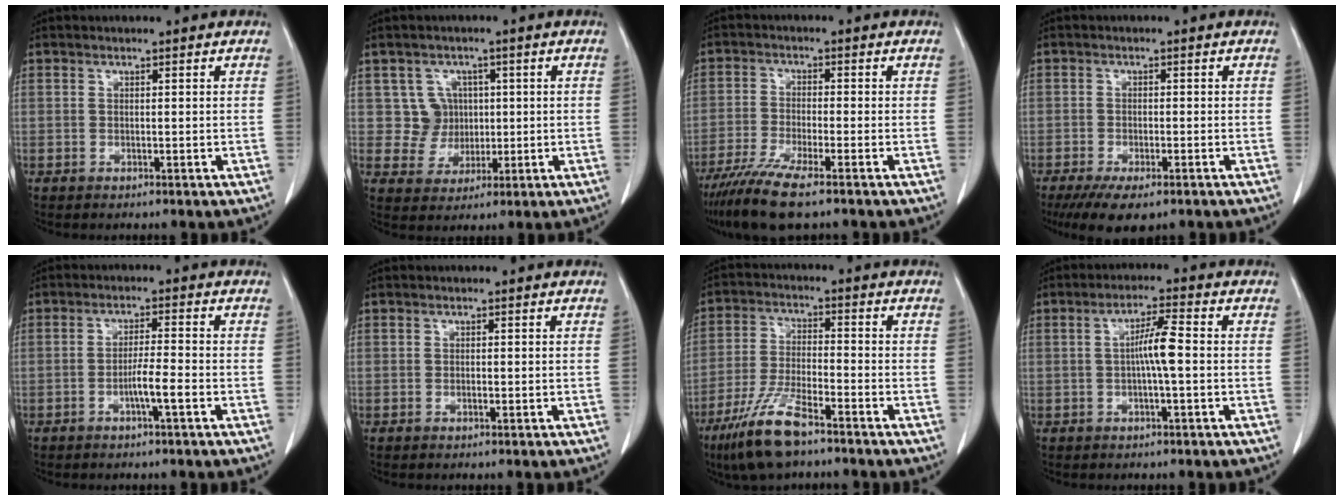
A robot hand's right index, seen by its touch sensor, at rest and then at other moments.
{"total": 5.0, "force": [1.1, 4.9, 0.2], "torque": [0.005, 0.012, 0.023]}
{"total": 8.2, "force": [-6.1, 0.4, 5.5], "torque": [-0.103, -0.024, -0.109]}
{"total": 6.6, "force": [-4.5, 2.3, 4.2], "torque": [-0.069, -0.012, -0.073]}
{"total": 3.9, "force": [-1.6, -0.2, 3.5], "torque": [-0.059, 0.000, -0.031]}
{"total": 0.6, "force": [-0.2, 0.2, 0.6], "torque": [-0.013, -0.001, -0.002]}
{"total": 10.1, "force": [-7.0, 1.8, 7.0], "torque": [-0.151, -0.024, -0.134]}
{"total": 5.0, "force": [-0.3, 0.0, 4.9], "torque": [-0.091, 0.007, -0.005]}